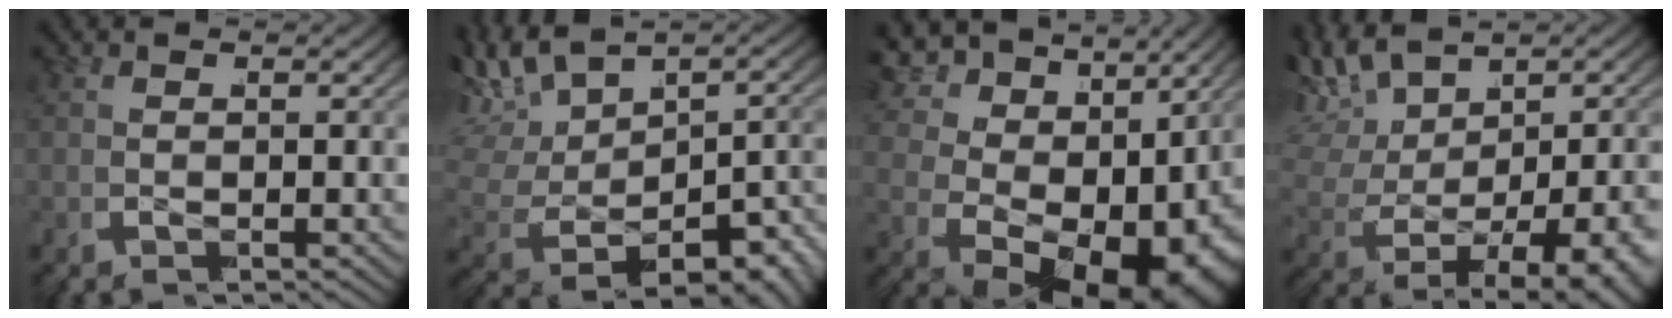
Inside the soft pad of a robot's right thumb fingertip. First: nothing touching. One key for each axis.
{"total": 8.7, "fx": 0.0, "fy": 6.0, "fz": 6.3, "tx": -0.149, "ty": -0.022, "tz": 0.014}
{"total": 15.3, "fx": -0.9, "fy": 10.5, "fz": 11.1, "tx": -0.207, "ty": -0.024, "tz": -0.010}
{"total": 9.8, "fx": -0.9, "fy": 6.1, "fz": 7.7, "tx": -0.165, "ty": -0.026, "tz": 0.004}